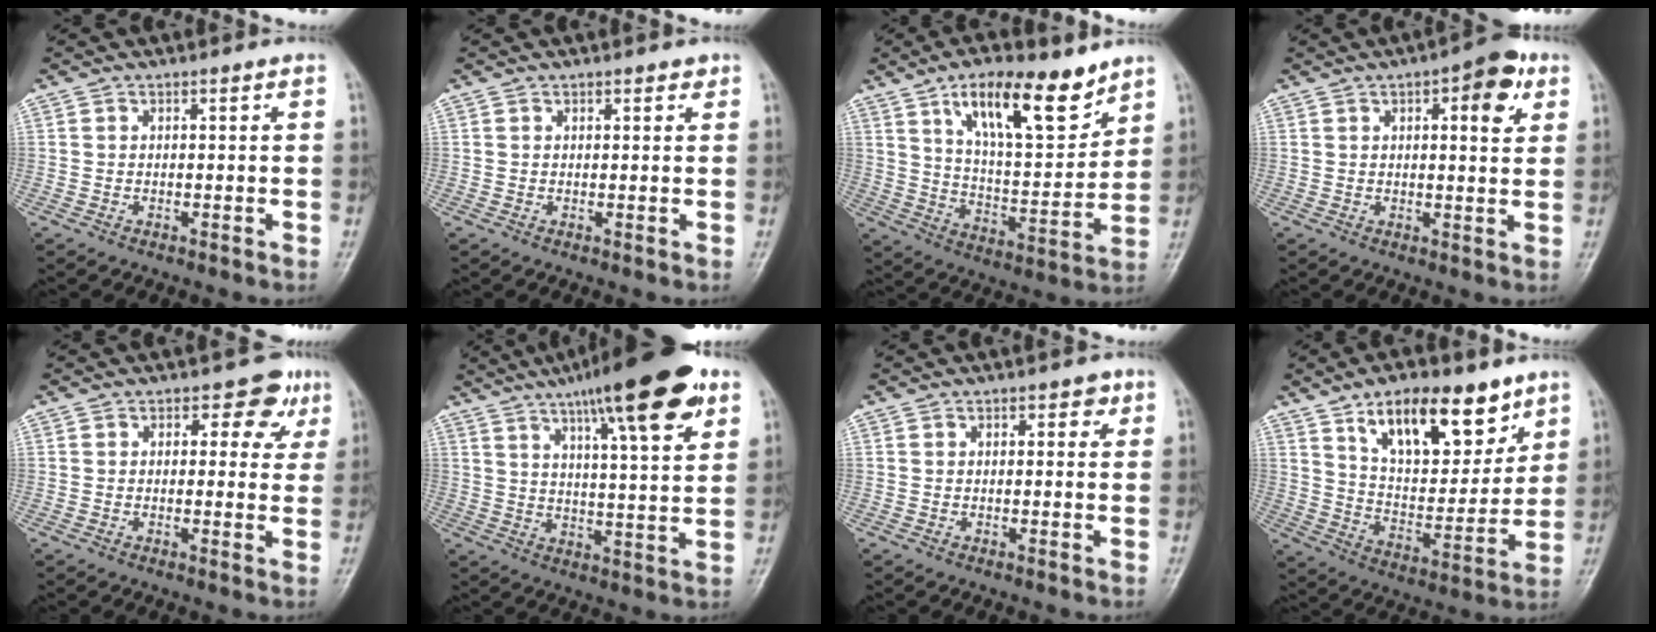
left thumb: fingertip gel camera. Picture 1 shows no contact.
{"total": 1.2, "force": [0.8, 0.5, 0.7], "torque": [-0.003, -0.003, 0.008]}
{"total": 17.5, "force": [10.8, 6.3, 12.3], "torque": [-0.163, -0.058, 0.187]}
{"total": 8.4, "force": [3.5, 3.2, 7.0], "torque": [-0.070, -0.006, 0.039]}
{"total": 5.6, "force": [2.7, 3.8, 3.1], "torque": [0.003, -0.006, 0.025]}
{"total": 20.1, "force": [11.3, 4.5, 16.0], "torque": [-0.224, -0.026, 0.169]}
{"total": 2.4, "force": [1.0, 1.4, 1.6], "torque": [-0.004, 0.000, 0.009]}
{"total": 18.7, "force": [11.2, 8.5, 12.3], "torque": [-0.139, -0.057, 0.192]}